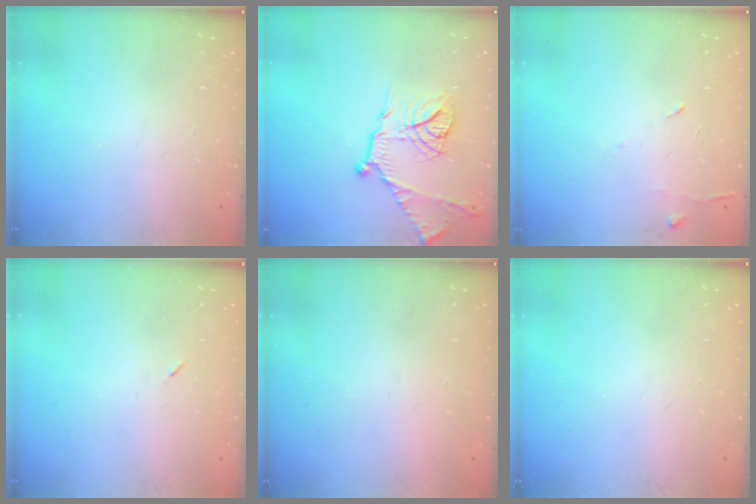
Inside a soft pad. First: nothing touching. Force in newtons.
{"total": 16.0, "press": 16.0, "slide": 1.4}
{"total": 5.8, "press": 5.7, "slide": 0.6}
{"total": 2.6, "press": 2.3, "slide": 1.2}
{"total": 1.6, "press": 1.6, "slide": 0.1}
{"total": 0.0}